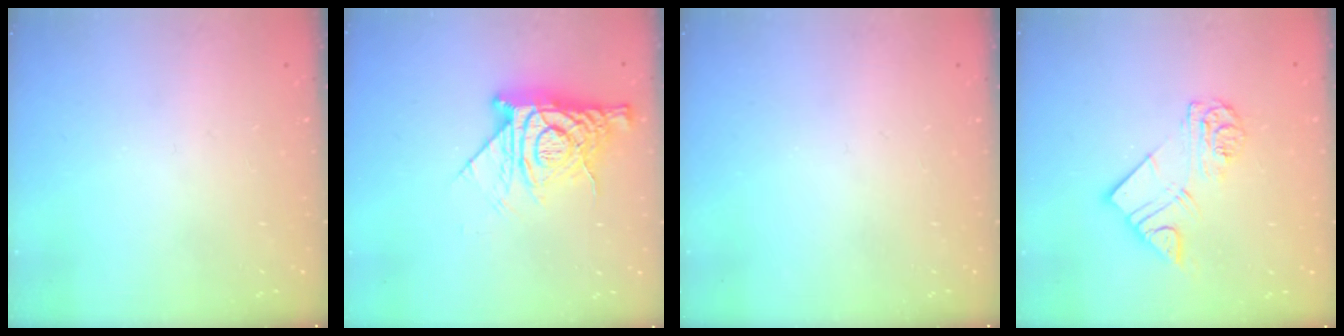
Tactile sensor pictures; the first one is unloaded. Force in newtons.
{"total": 11.7, "press": 11.7, "slide": 1.0}
{"total": 0.0}
{"total": 11.1, "press": 11.0, "slide": 1.2}